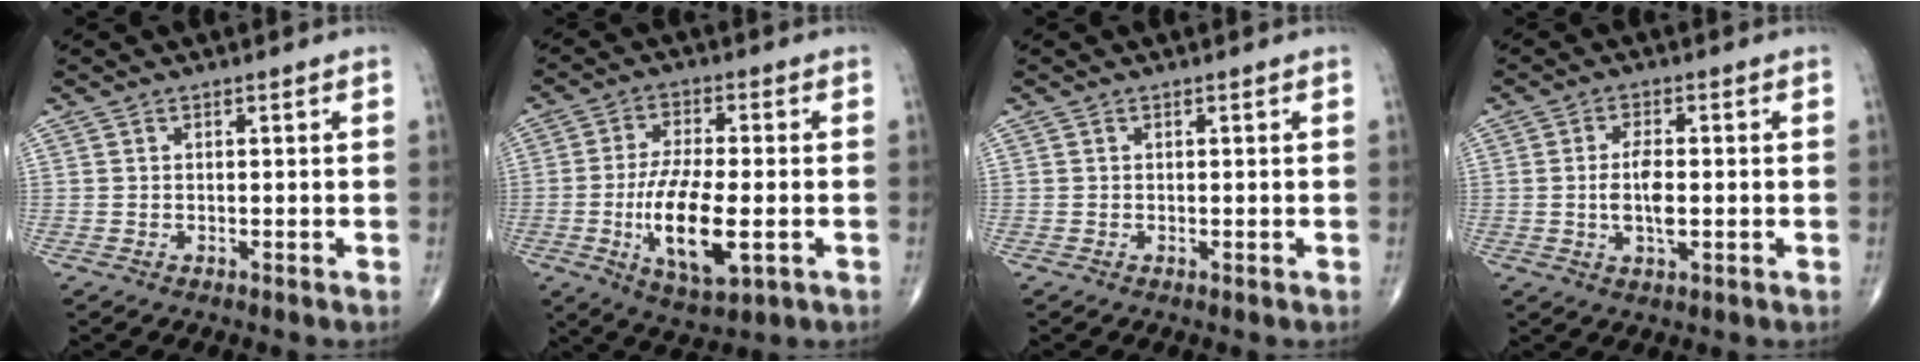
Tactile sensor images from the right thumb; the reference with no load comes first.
{"total": 13.5, "force": [-3.1, 5.1, 12.1], "torque": [-0.221, -0.005, -0.048]}
{"total": 0.0}
{"total": 5.6, "force": [-0.4, 2.2, 5.2], "torque": [-0.100, -0.003, -0.009]}